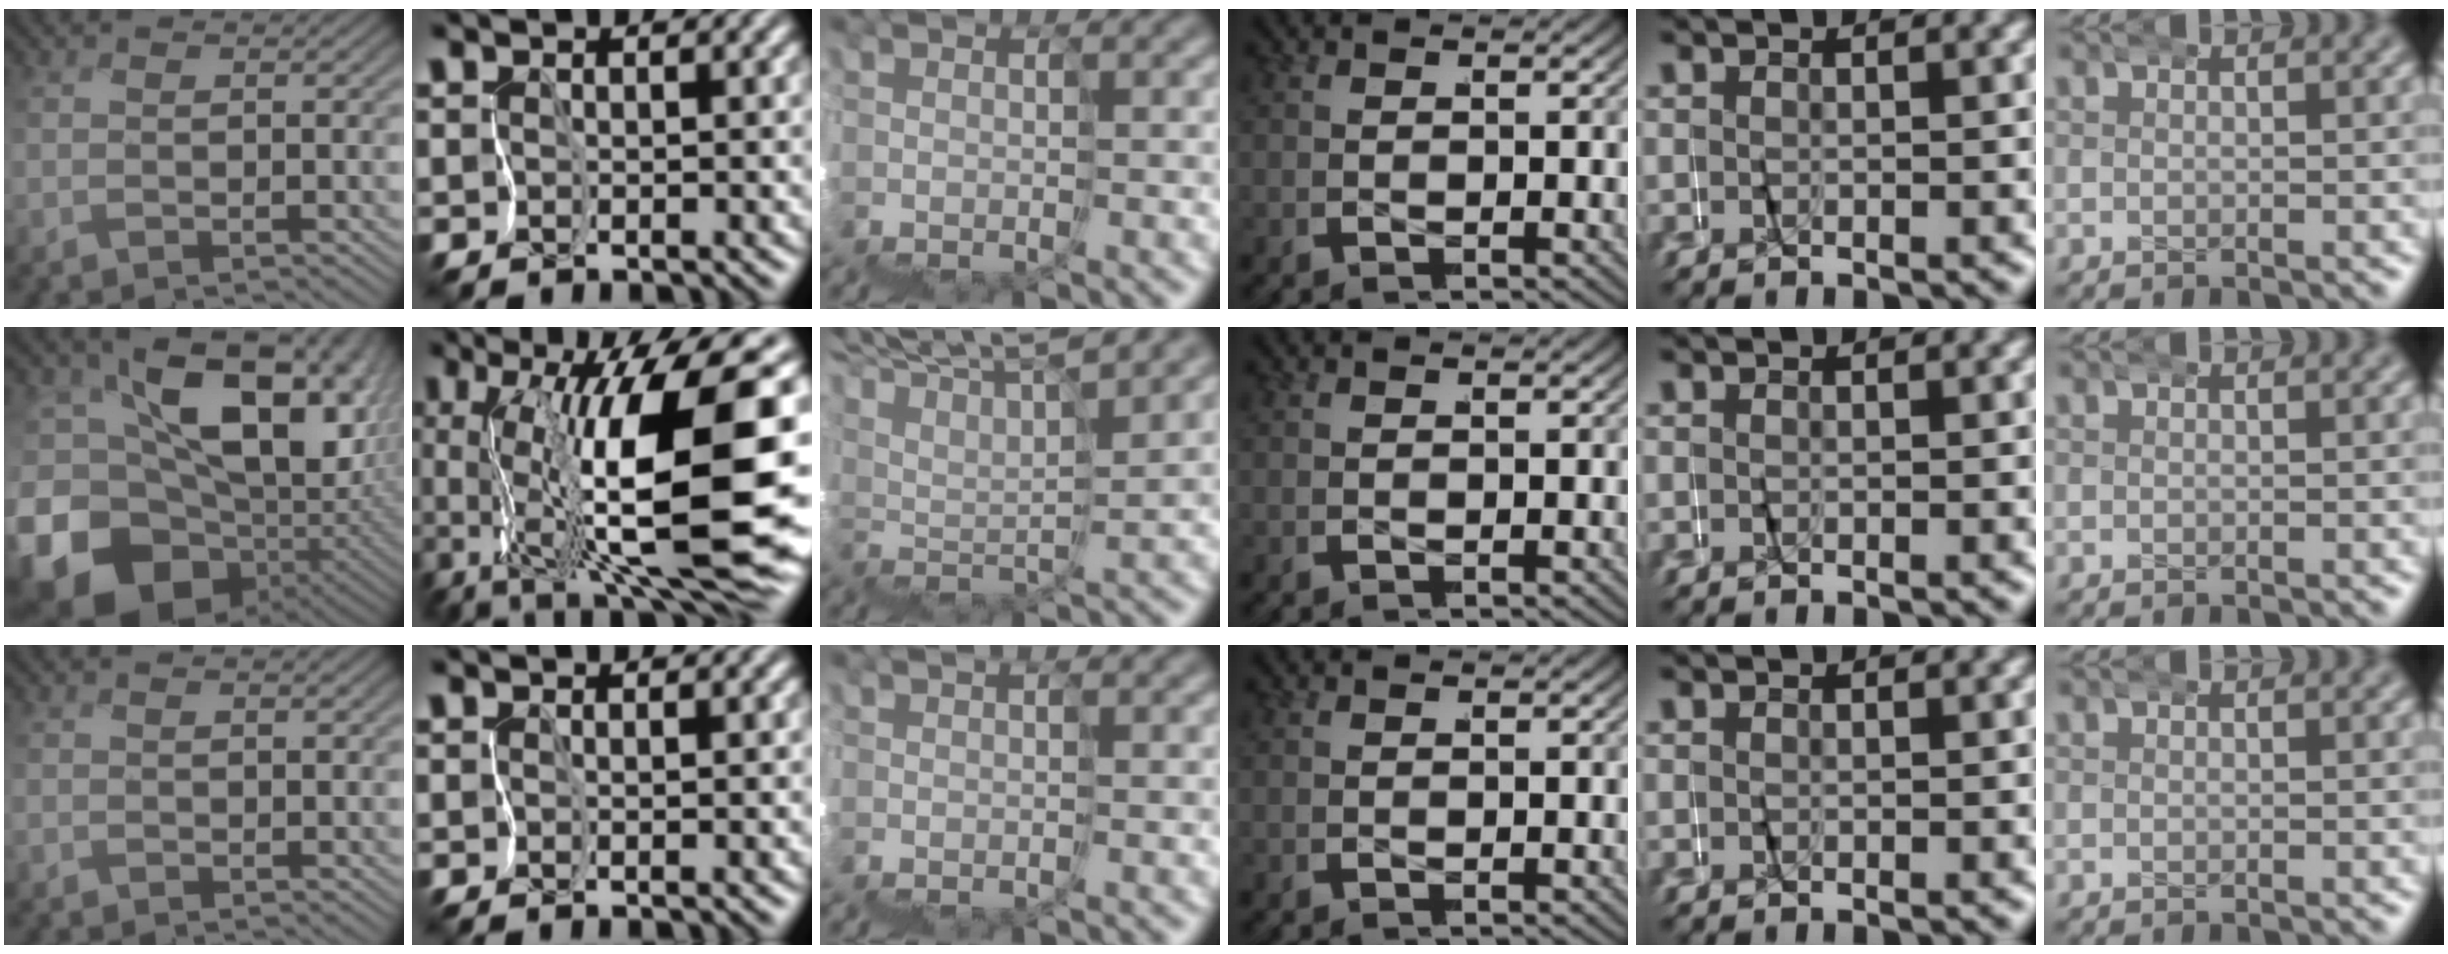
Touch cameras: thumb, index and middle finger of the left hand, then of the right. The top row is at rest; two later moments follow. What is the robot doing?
{"motion": "wrap", "object": "netting"}